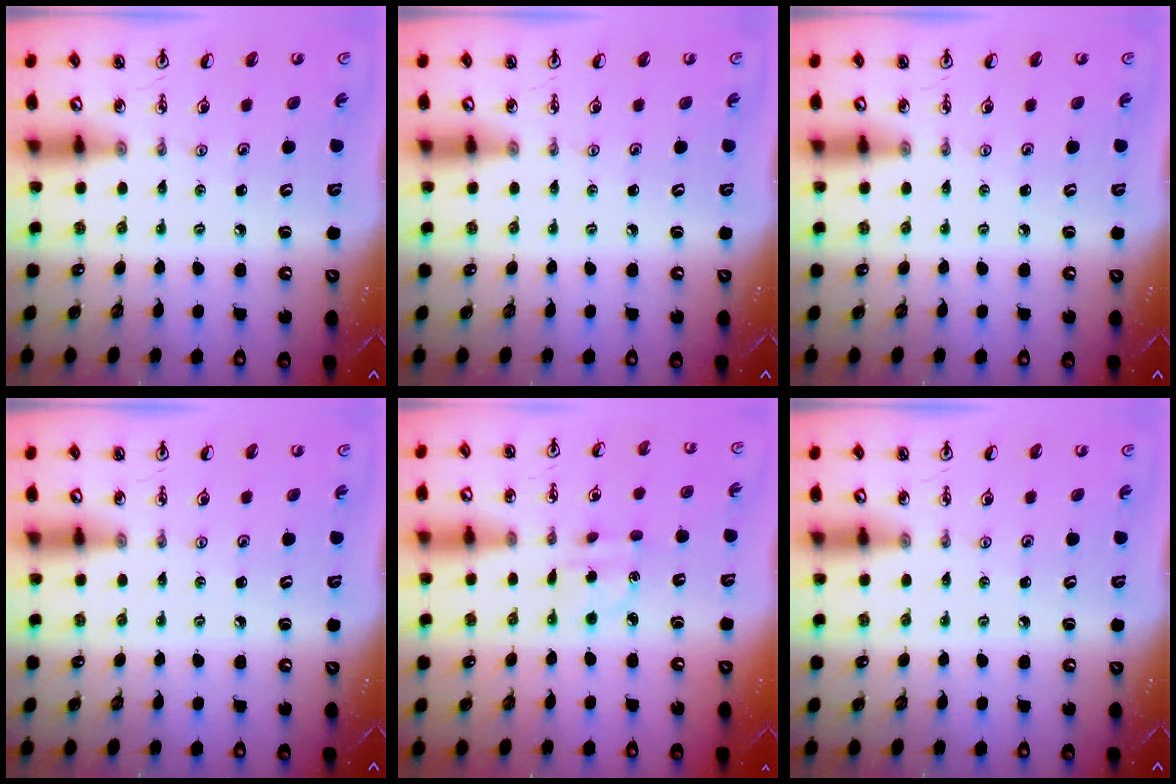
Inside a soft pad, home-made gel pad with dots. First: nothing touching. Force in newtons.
{"total": 0.0}
{"total": 0.0}
{"total": 0.0}
{"total": 2.3, "press": 2.1, "slide": 0.8}
{"total": 0.0}